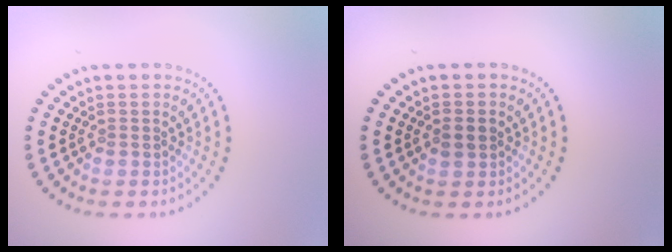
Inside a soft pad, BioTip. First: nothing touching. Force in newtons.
{"total": 1.3, "press": 1.3, "slide": 0.1}